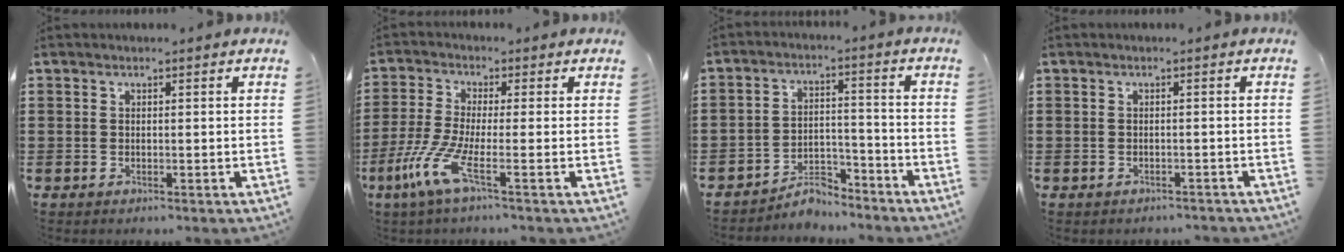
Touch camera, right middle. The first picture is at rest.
{"total": 6.7, "force": [-2.9, 0.4, 6.0], "torque": [-0.145, -0.020, -0.062]}
{"total": 6.1, "force": [-5.8, 1.7, 0.8], "torque": [-0.011, 0.019, -0.114]}
{"total": 0.8, "force": [-0.8, 0.2, 0.1], "torque": [-0.006, -0.002, -0.017]}